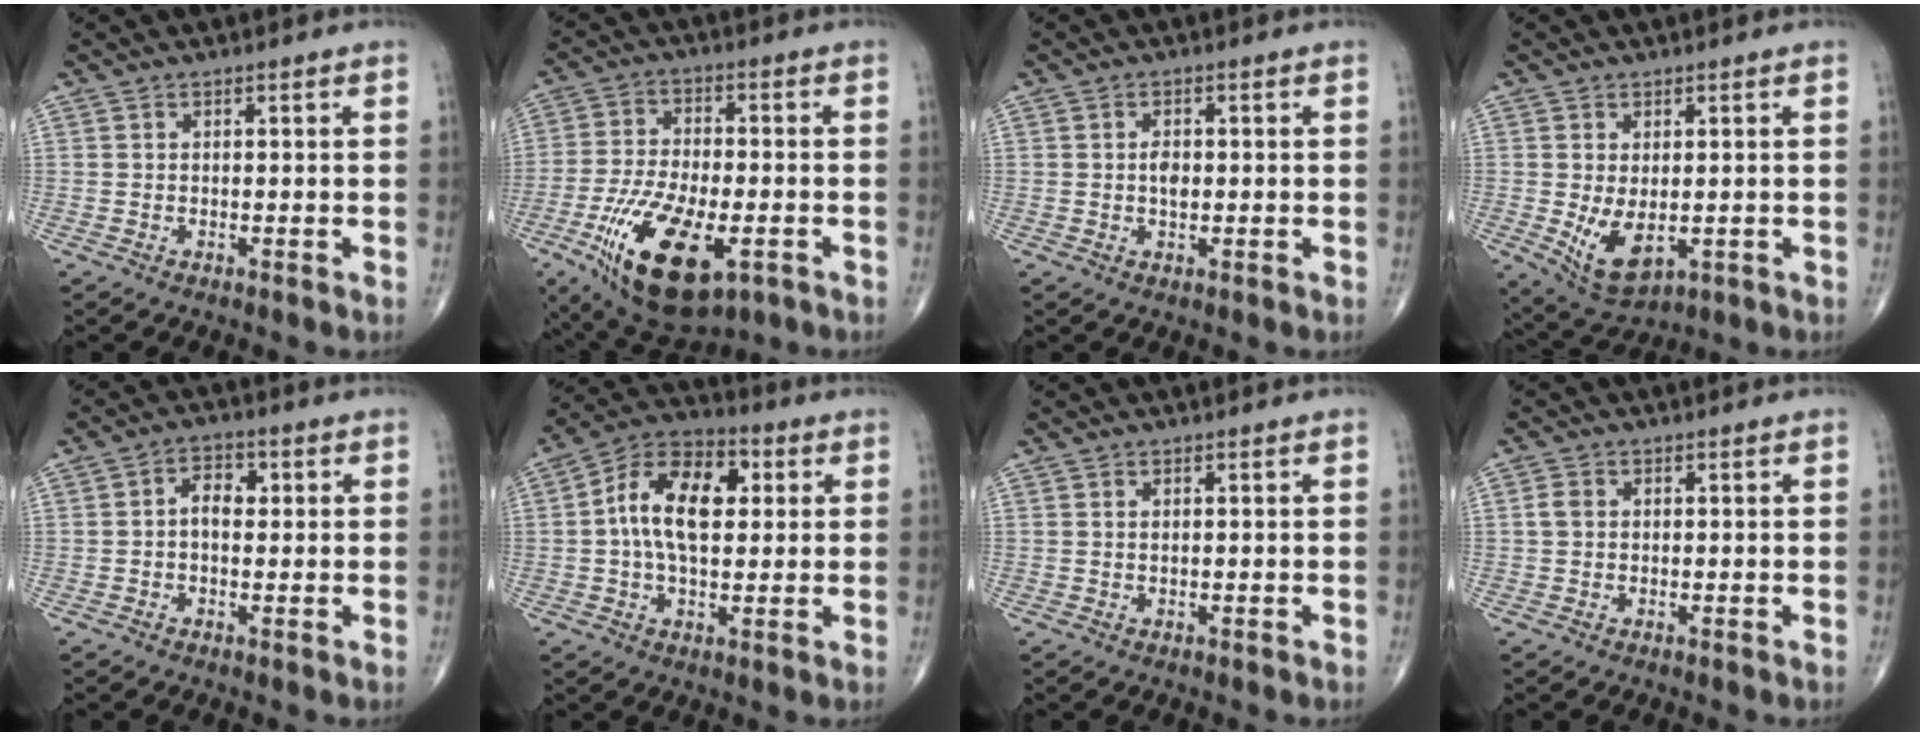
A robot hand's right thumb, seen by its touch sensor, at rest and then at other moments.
{"total": 18.5, "force": [-7.3, 8.3, 14.9], "torque": [-0.285, 0.003, -0.109]}
{"total": 2.4, "force": [0.1, 1.4, 2.0], "torque": [-0.034, 0.000, 0.000]}
{"total": 7.6, "force": [-1.0, 4.2, 6.2], "torque": [-0.105, -0.015, 0.003]}
{"total": 4.4, "force": [0.3, 2.9, 3.2], "torque": [-0.041, 0.014, -0.002]}
{"total": 14.6, "force": [2.2, 8.5, 11.7], "torque": [-0.189, 0.021, 0.027]}
{"total": 0.5, "force": [0.3, 0.2, 0.4], "torque": [-0.011, 0.001, 0.006]}
{"total": 1.9, "force": [0.2, 1.5, 1.1], "torque": [-0.022, 0.005, 0.003]}